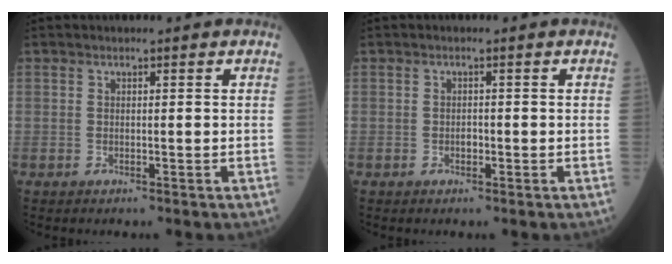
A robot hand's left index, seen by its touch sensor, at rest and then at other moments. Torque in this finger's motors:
{"motor_torque": [0.03, 0.08, 0.02, -0.01]}